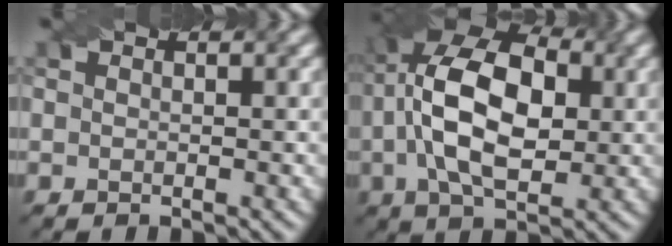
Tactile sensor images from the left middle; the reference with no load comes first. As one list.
[{"total": 12.3, "force": [1.1, 6.9, 10.2], "torque": [-0.195, 0.025, 0.011]}]